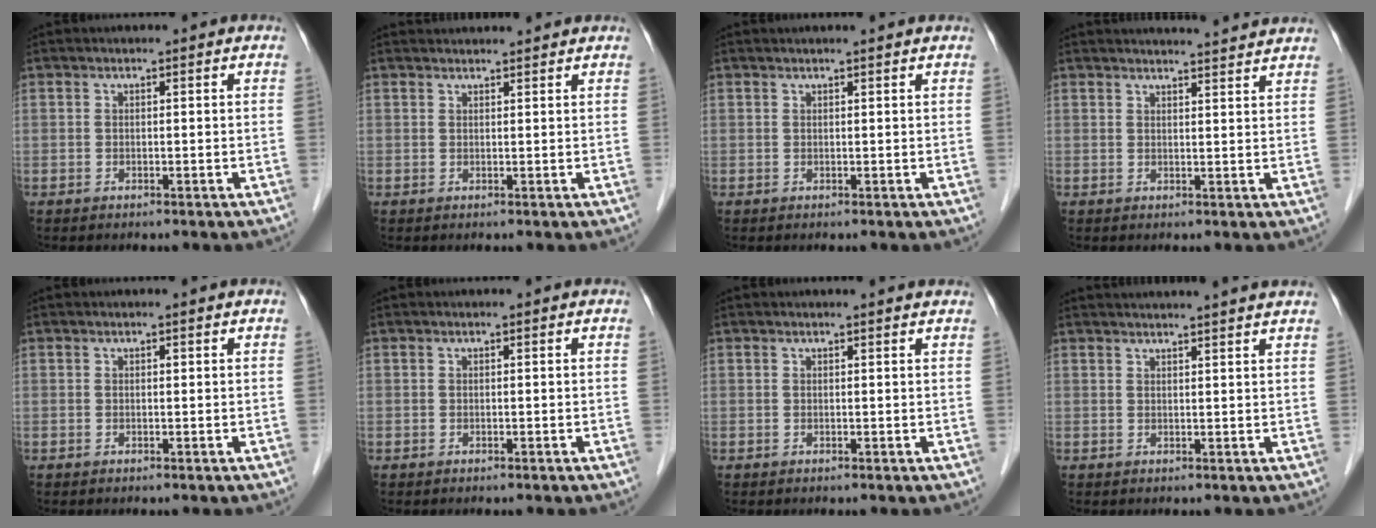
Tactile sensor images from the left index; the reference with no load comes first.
{"total": 4.4, "force": [4.3, 0.3, 0.6], "torque": [-0.009, 0.033, 0.052]}
{"total": 1.9, "force": [1.8, -0.3, 0.7], "torque": [-0.010, 0.010, 0.024]}
{"total": 7.7, "force": [7.4, -0.3, 1.9], "torque": [-0.026, 0.013, 0.078]}
{"total": 0.0}
{"total": 0.0}
{"total": 2.3, "force": [2.2, -0.1, 0.6], "torque": [-0.011, 0.004, 0.018]}
{"total": 10.5, "force": [9.8, -0.6, 3.8], "torque": [-0.054, 0.017, 0.108]}